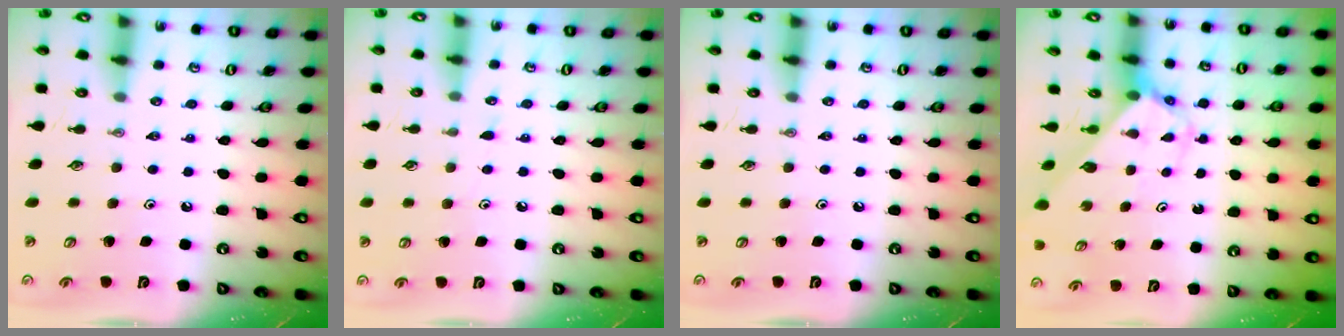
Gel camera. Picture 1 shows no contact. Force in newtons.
{"total": 4.2, "press": 4.2, "slide": 0.4}
{"total": 0.0}
{"total": 2.9, "press": 2.9, "slide": 0.2}